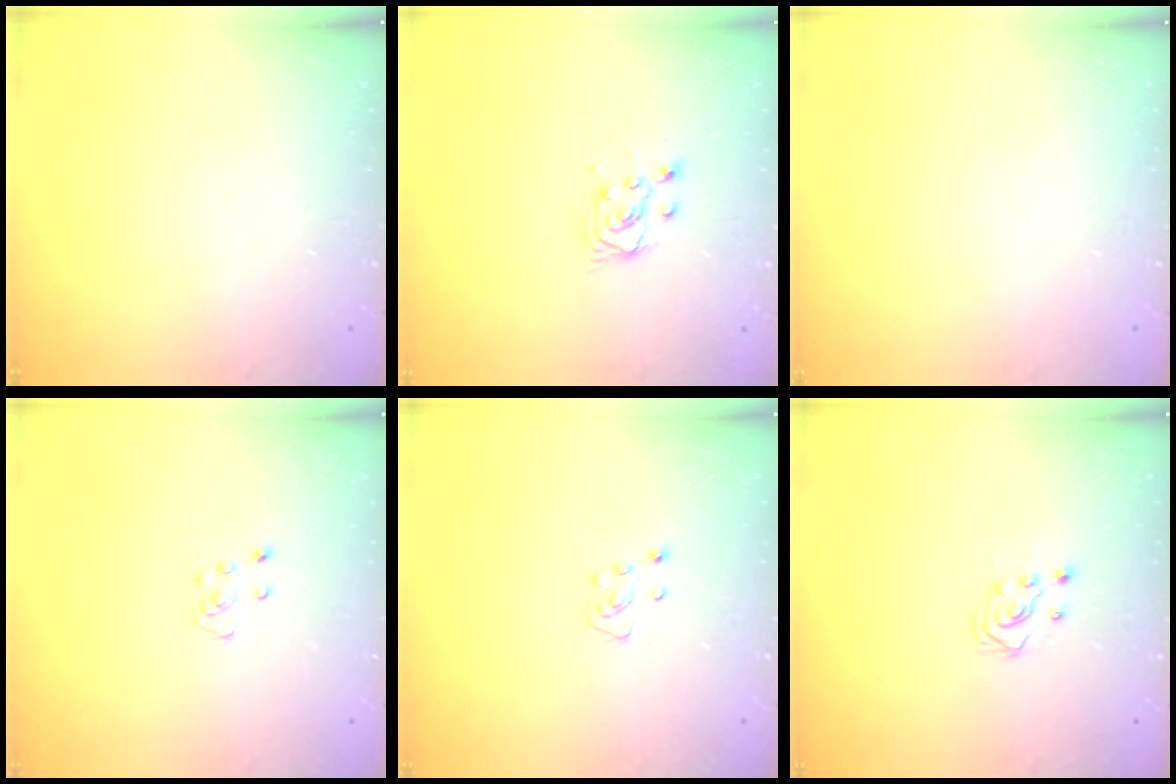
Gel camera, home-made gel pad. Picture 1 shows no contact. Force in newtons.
{"total": 3.7, "press": 3.7, "slide": 0.3}
{"total": 0.0}
{"total": 3.9, "press": 3.9, "slide": 0.2}
{"total": 3.6, "press": 3.6, "slide": 0.3}
{"total": 2.9, "press": 2.9, "slide": 0.3}